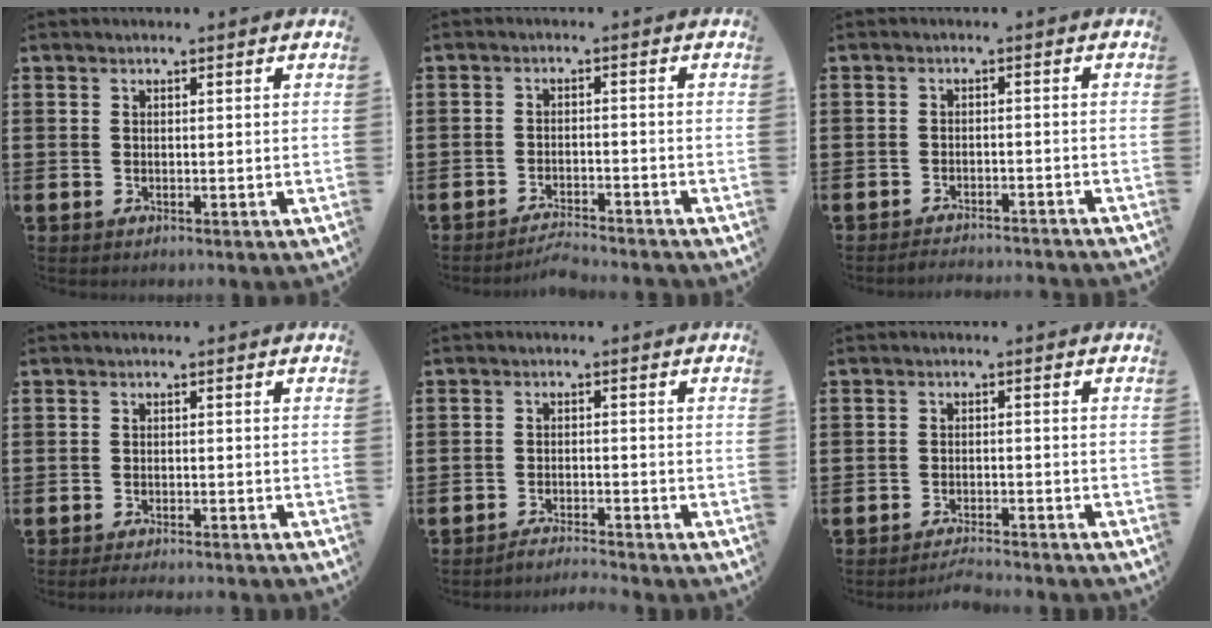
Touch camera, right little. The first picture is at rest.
{"total": 2.5, "force": [-2.5, -0.2, 0.2], "torque": [-0.006, 0.005, -0.052]}
{"total": 1.9, "force": [-1.9, -0.2, 0.0], "torque": [-0.003, 0.005, -0.039]}
{"total": 1.2, "force": [-1.2, -0.2, 0.2], "torque": [-0.004, 0.000, -0.023]}
{"total": 2.1, "force": [-2.1, -0.3, 0.1], "torque": [-0.003, 0.004, -0.044]}
{"total": 2.0, "force": [-1.9, -0.2, 0.4], "torque": [-0.008, 0.007, -0.038]}